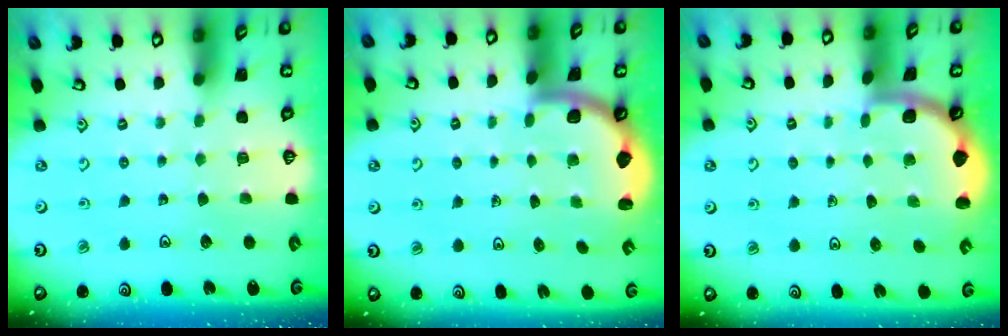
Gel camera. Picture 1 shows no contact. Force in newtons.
{"total": 1.8, "press": 1.8, "slide": 0.1}
{"total": 1.7, "press": 1.7, "slide": 0.1}